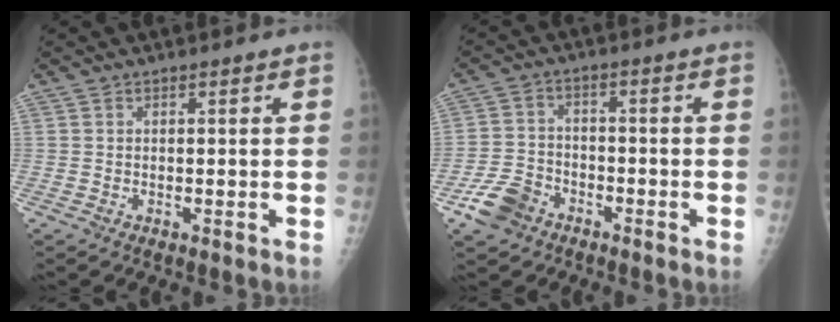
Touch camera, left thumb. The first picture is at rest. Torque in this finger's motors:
{"motor_torque": [-0.97, 0.93, 0.02, 0.06, 0.04]}